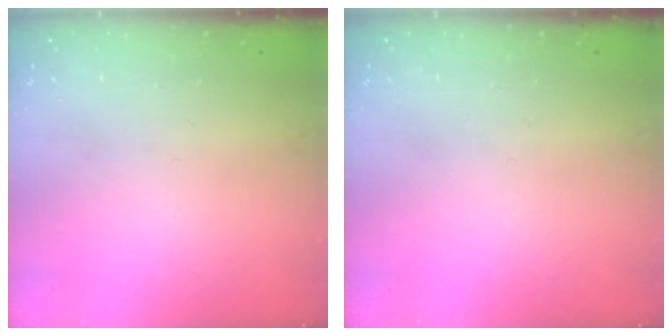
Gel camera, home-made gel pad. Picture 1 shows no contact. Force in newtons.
{"total": 0.0}